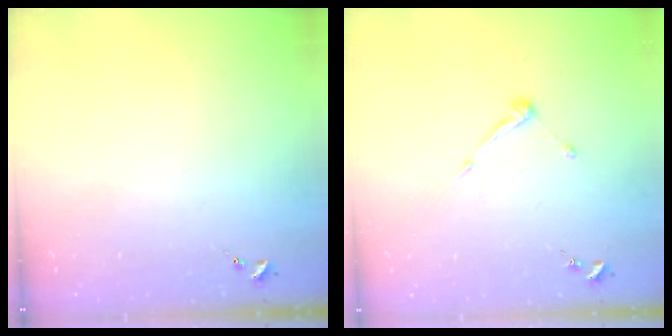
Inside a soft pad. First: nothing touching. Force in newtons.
{"total": 6.6, "press": 6.6, "slide": 0.5}